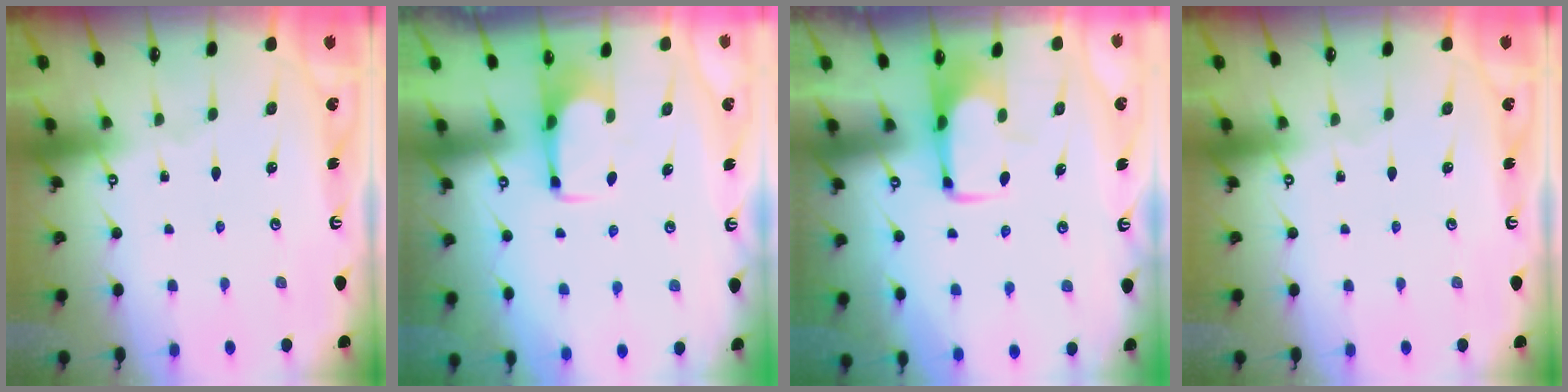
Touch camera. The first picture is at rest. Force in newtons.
{"total": 2.8, "press": 2.8, "slide": 0.5}
{"total": 2.0, "press": 1.9, "slide": 0.4}
{"total": 0.0}